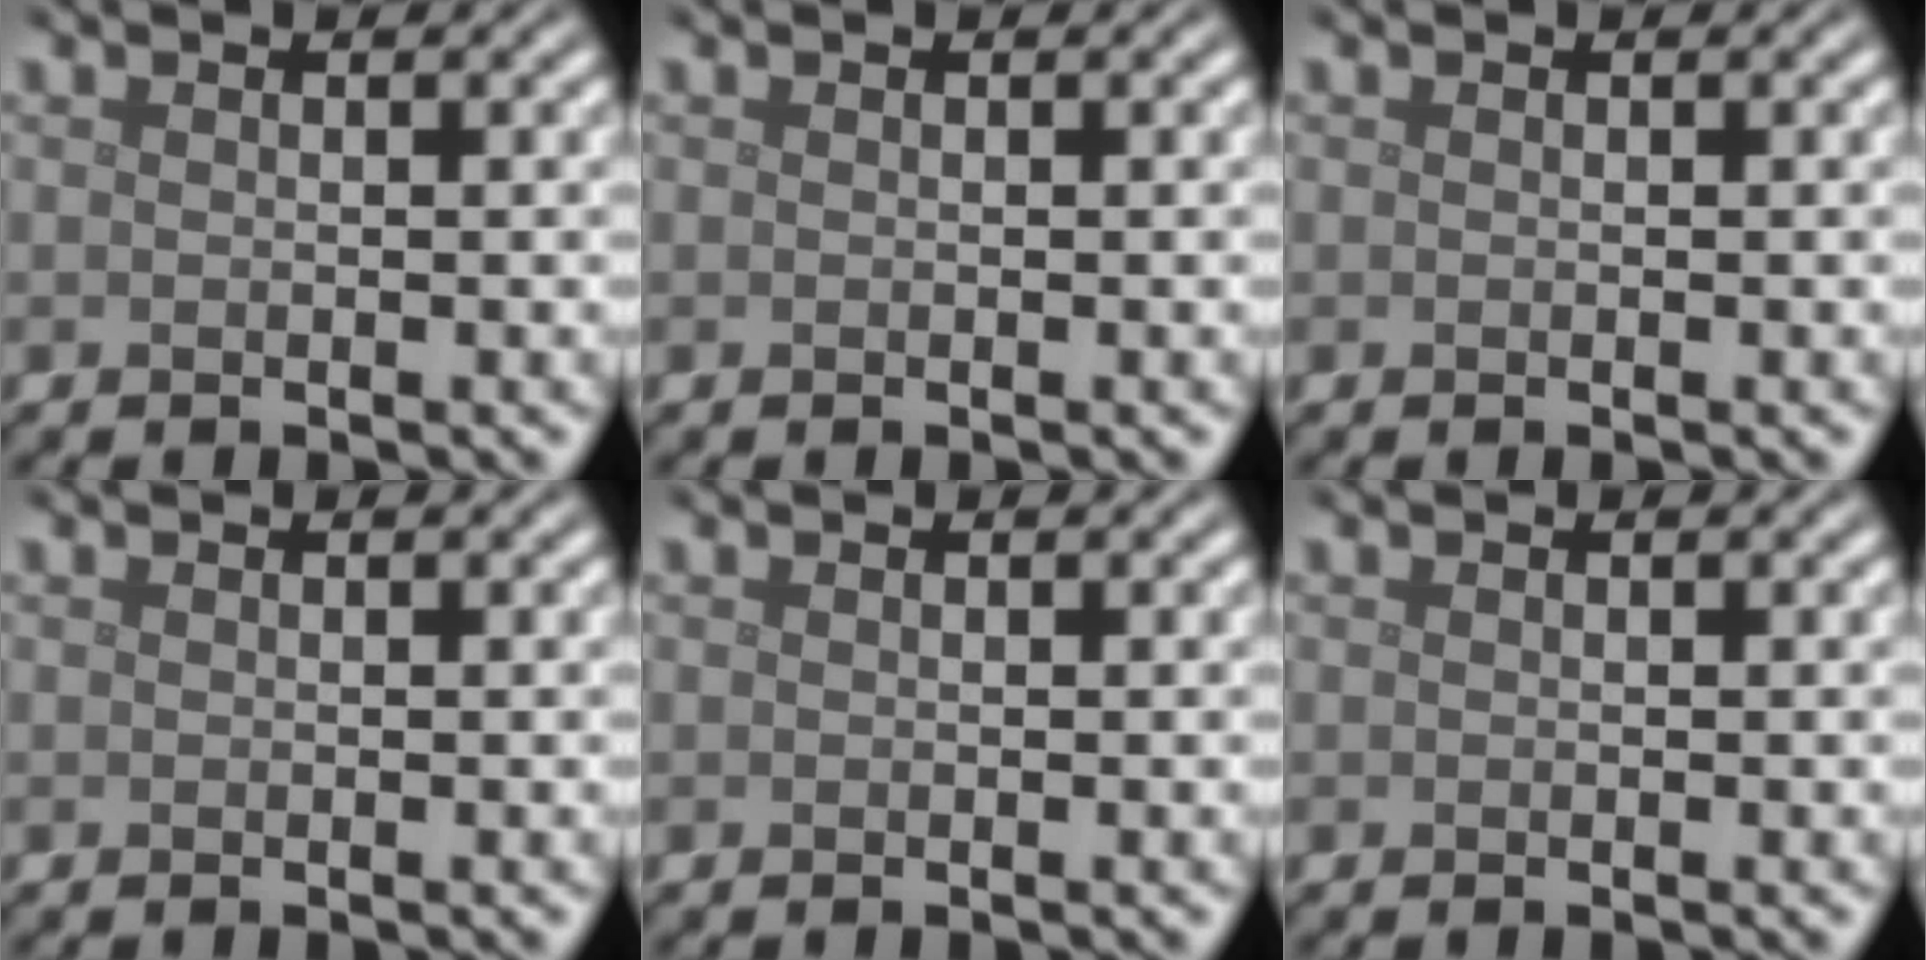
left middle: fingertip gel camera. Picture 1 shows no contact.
{"total": 0.0}
{"total": 0.0}
{"total": 0.0}
{"total": 0.0}
{"total": 0.0}